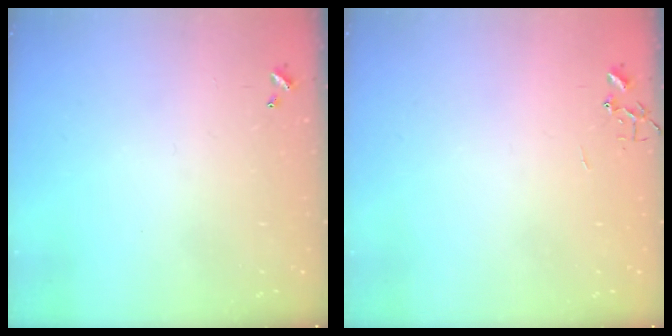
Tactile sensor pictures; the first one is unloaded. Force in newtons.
{"total": 0.0}